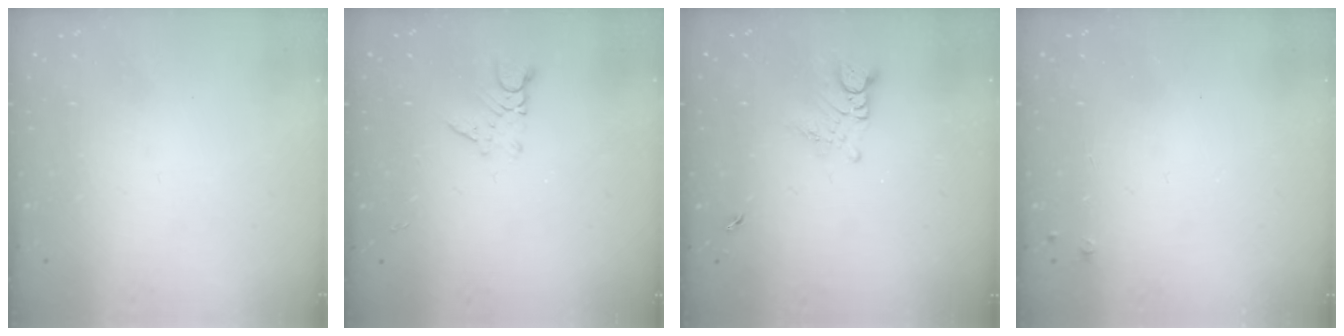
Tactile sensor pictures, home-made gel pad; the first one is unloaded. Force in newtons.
{"total": 3.0, "press": 2.9, "slide": 0.4}
{"total": 2.8, "press": 2.8, "slide": 0.3}
{"total": 4.0, "press": 3.9, "slide": 0.5}